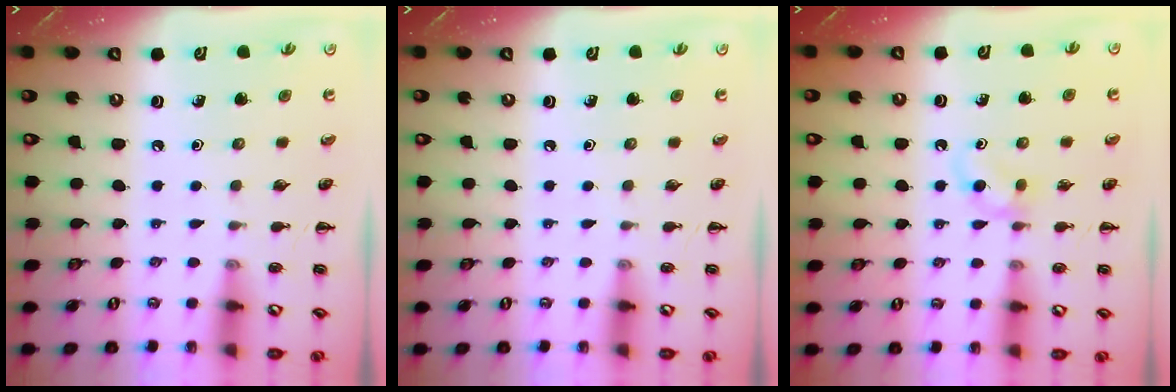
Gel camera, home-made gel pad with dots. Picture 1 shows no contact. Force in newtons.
{"total": 0.0}
{"total": 3.2, "press": 2.9, "slide": 1.3}